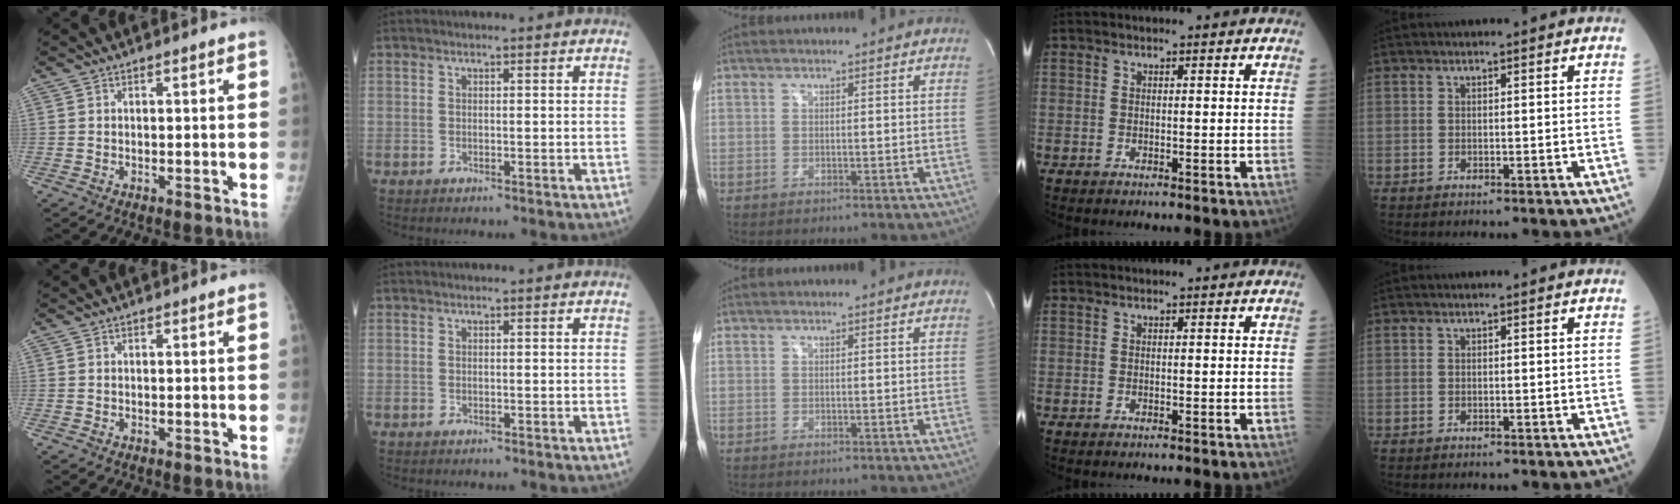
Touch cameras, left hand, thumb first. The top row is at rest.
{}